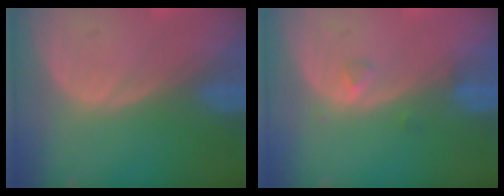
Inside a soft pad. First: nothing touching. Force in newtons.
{"total": 1.2, "press": 1.2, "slide": 0.1}